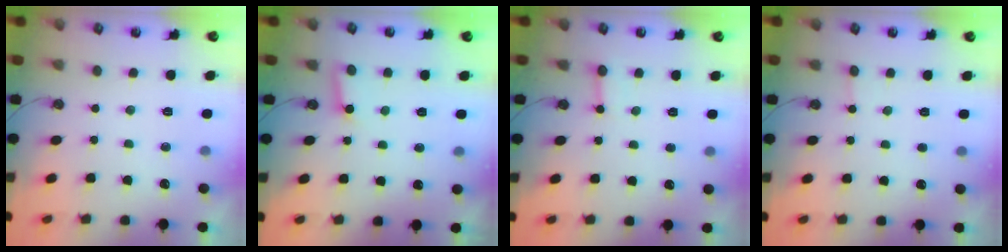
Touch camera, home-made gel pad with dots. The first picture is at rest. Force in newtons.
{"total": 2.9, "press": 2.9, "slide": 0.2}
{"total": 2.2, "press": 2.2, "slide": 0.5}
{"total": 1.4, "press": 1.4, "slide": 0.1}